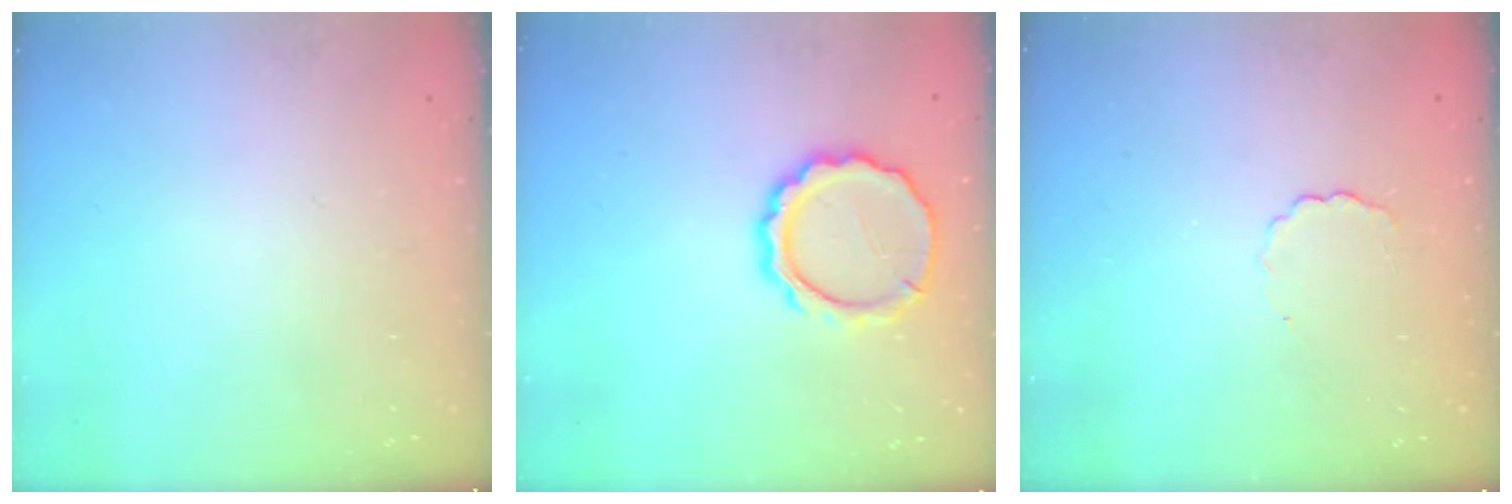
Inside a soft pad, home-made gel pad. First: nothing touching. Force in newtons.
{"total": 11.2, "press": 11.1, "slide": 1.5}
{"total": 4.3, "press": 4.2, "slide": 1.0}